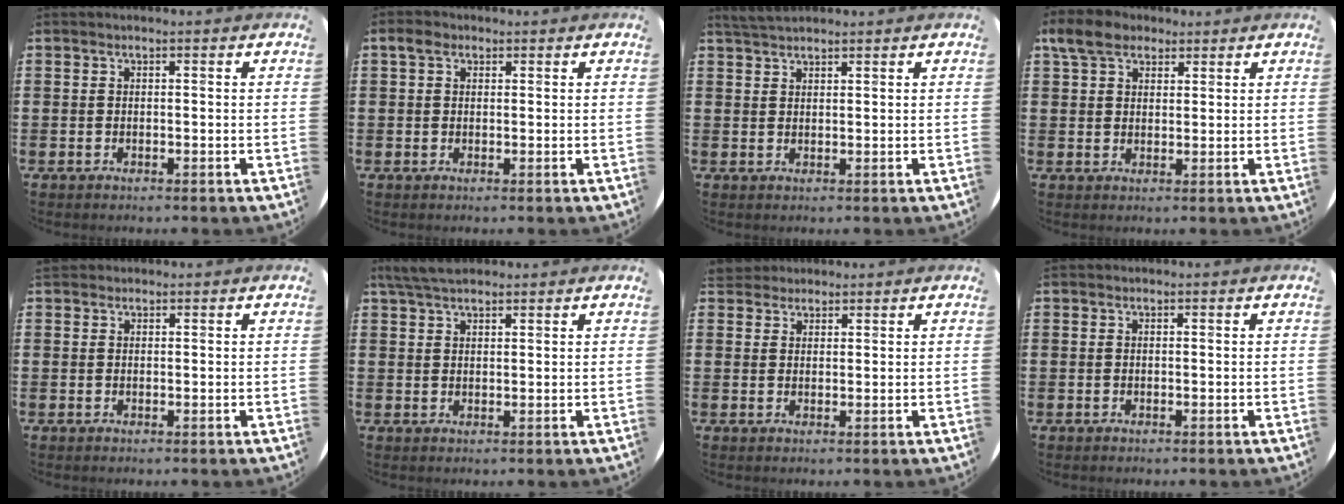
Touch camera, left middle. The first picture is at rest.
{"total": 2.0, "force": [1.1, 1.3, 0.9], "torque": [-0.011, 0.006, 0.018]}
{"total": 2.5, "force": [2.3, 0.6, 0.7], "torque": [-0.017, 0.005, 0.044]}
{"total": 5.5, "force": [4.0, 3.1, 2.1], "torque": [-0.038, 0.002, 0.073]}
{"total": 0.9, "force": [0.9, 0.4, 0.0], "torque": [0.000, 0.004, 0.017]}
{"total": 4.1, "force": [3.5, 1.2, 1.8], "torque": [-0.043, 0.001, 0.066]}
{"total": 2.6, "force": [2.5, 0.9, -0.2], "torque": [-0.001, 0.001, 0.049]}
{"total": 0.0}